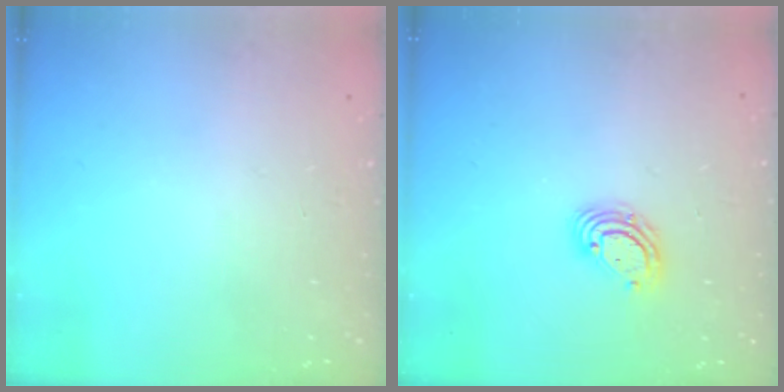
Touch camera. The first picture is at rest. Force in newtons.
{"total": 6.2, "press": 6.1, "slide": 1.0}